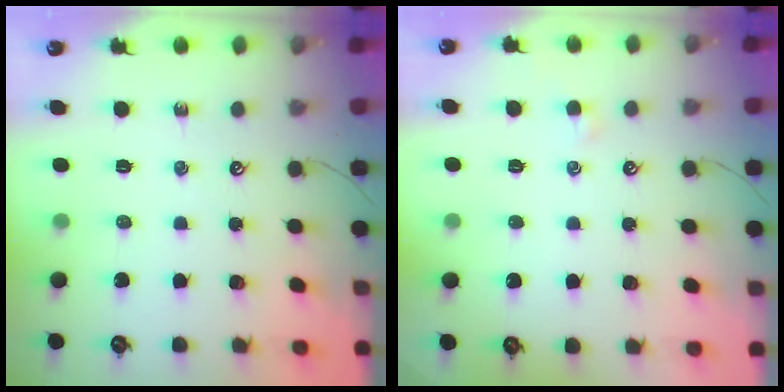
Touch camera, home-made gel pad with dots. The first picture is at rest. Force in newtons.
{"total": 1.8, "press": 1.7, "slide": 0.3}